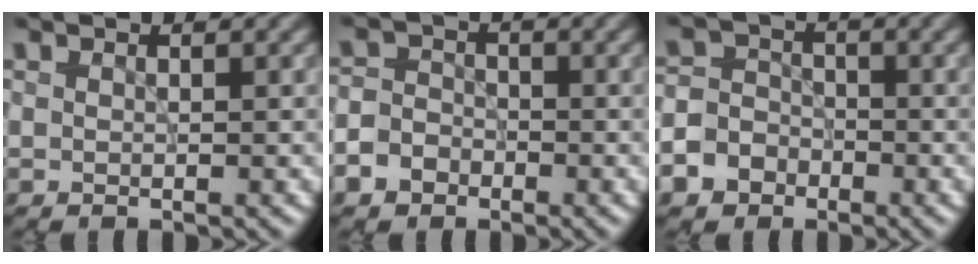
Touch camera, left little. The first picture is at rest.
{"total": 3.7, "force": [-2.0, 2.9, 1.3], "torque": [-0.009, -0.004, -0.044]}
{"total": 6.4, "force": [-3.5, 5.1, 1.6], "torque": [-0.021, -0.009, -0.077]}